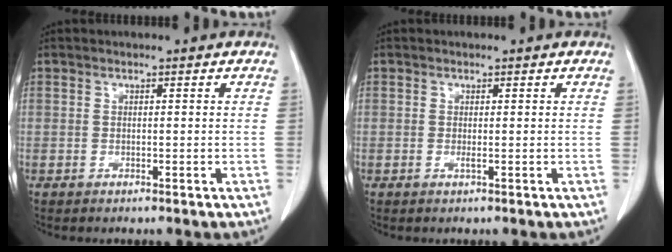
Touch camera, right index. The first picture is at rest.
{"total": 0.8, "force": [-0.1, 0.3, 0.7], "torque": [-0.017, -0.002, -0.001]}